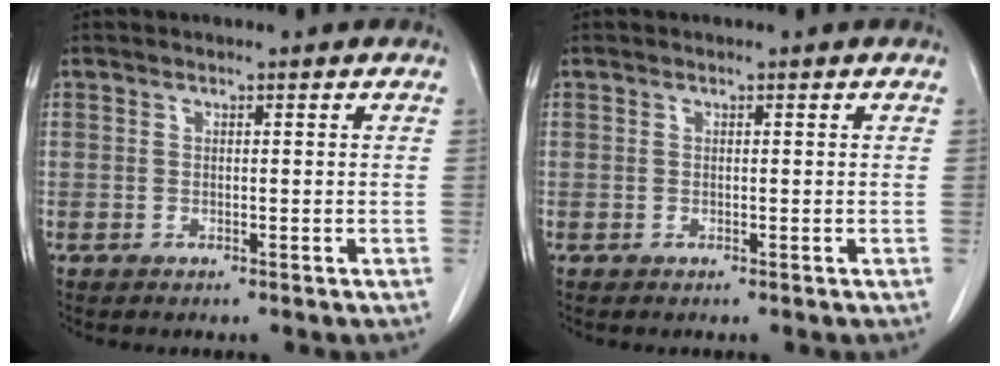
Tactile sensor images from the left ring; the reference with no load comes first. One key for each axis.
{"total": 0.0}